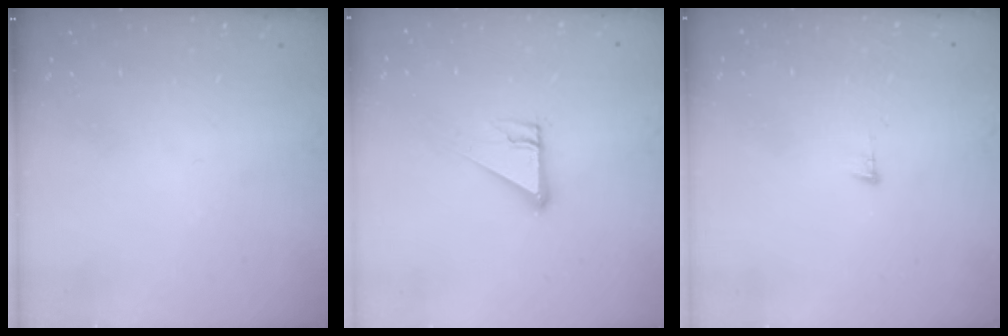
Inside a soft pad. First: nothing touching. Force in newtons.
{"total": 6.6, "press": 6.6, "slide": 0.6}
{"total": 4.5, "press": 4.5, "slide": 0.3}